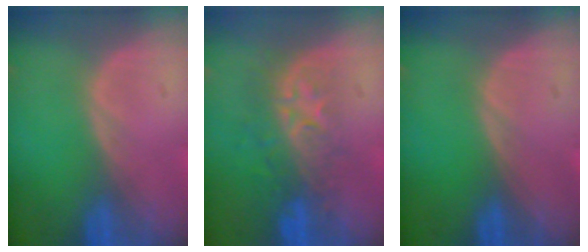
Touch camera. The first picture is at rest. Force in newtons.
{"total": 8.7, "press": 7.2, "slide": 5.0}
{"total": 0.0}